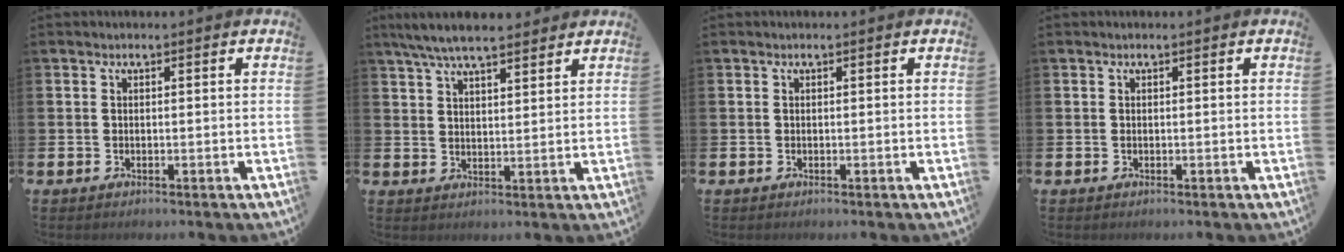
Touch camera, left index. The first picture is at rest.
{"total": 6.3, "force": [5.7, 1.1, 2.3], "torque": [-0.059, -0.016, 0.104]}
{"total": 0.0}
{"total": 0.0}